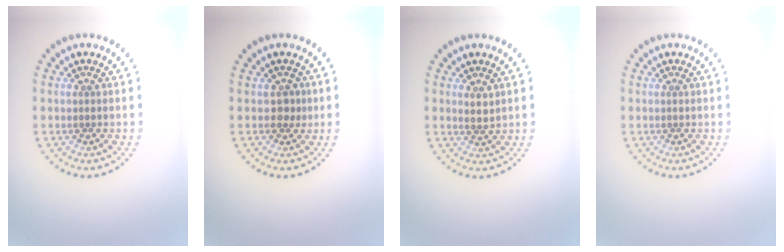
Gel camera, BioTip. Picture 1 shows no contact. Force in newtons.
{"total": 1.4, "press": 1.2, "slide": 0.6}
{"total": 1.2, "press": 1.0, "slide": 0.7}
{"total": 0.0}